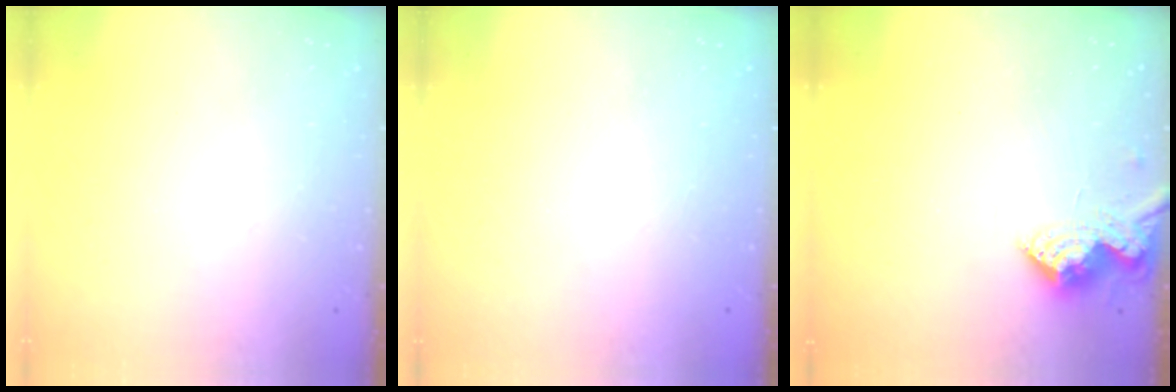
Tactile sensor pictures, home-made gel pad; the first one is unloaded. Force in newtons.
{"total": 0.8, "press": 0.8, "slide": 0.3}
{"total": 8.7, "press": 8.7, "slide": 0.3}